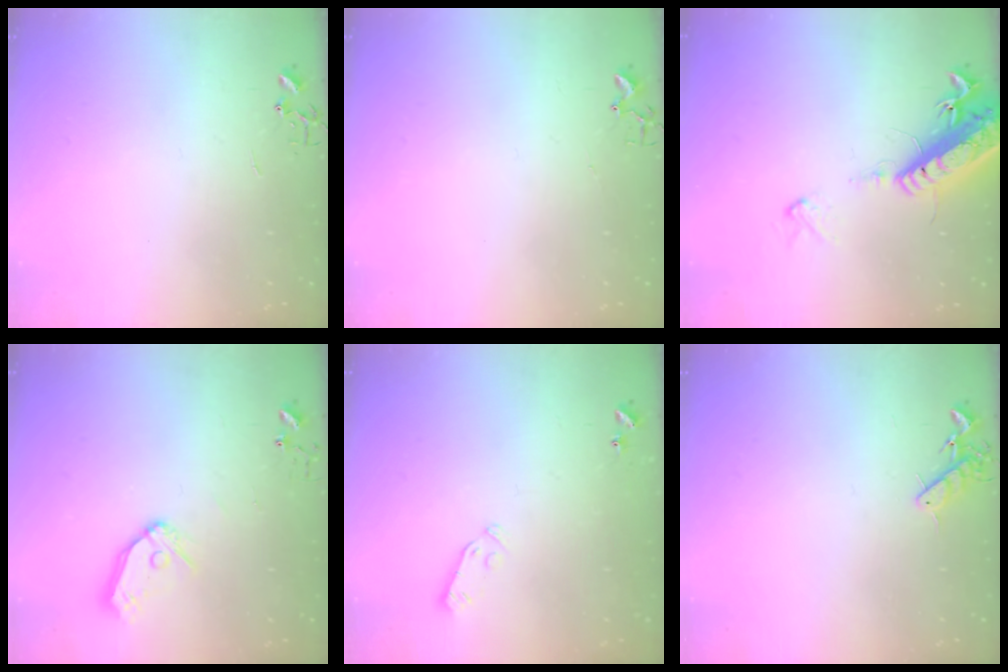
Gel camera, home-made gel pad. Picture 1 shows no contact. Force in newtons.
{"total": 1.9, "press": 1.9, "slide": 0.2}
{"total": 17.9, "press": 17.5, "slide": 3.9}
{"total": 9.9, "press": 9.8, "slide": 1.3}
{"total": 3.9, "press": 3.8, "slide": 0.9}
{"total": 7.2, "press": 7.1, "slide": 1.1}